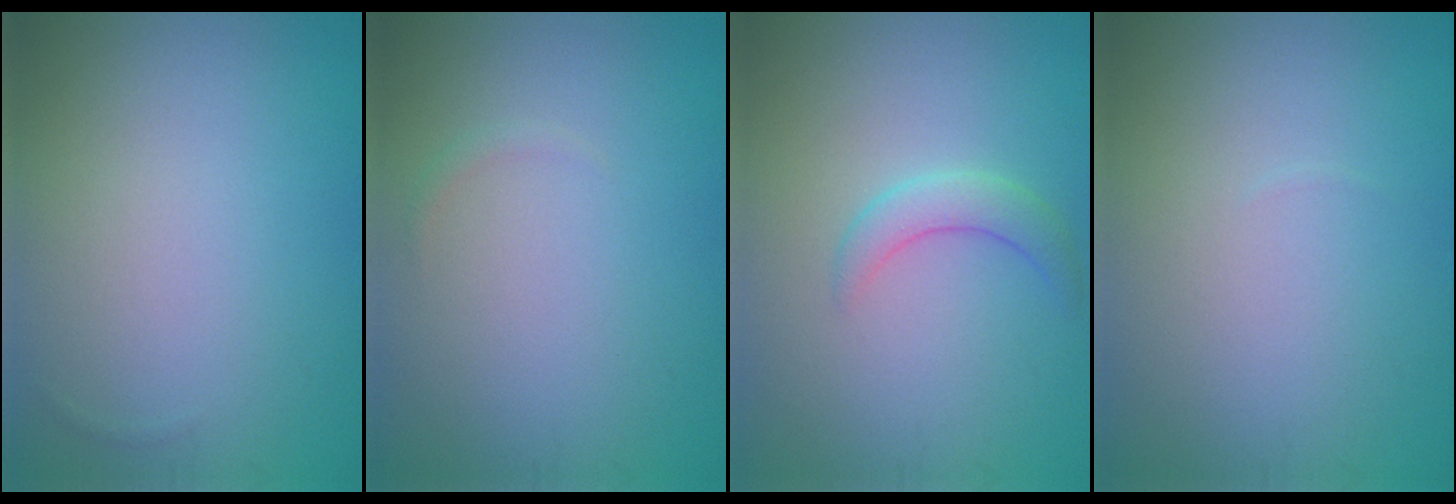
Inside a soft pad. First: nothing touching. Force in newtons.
{"total": 0.5, "press": 0.5, "slide": 0.0}
{"total": 2.1, "press": 2.1, "slide": 0.1}
{"total": 0.0}